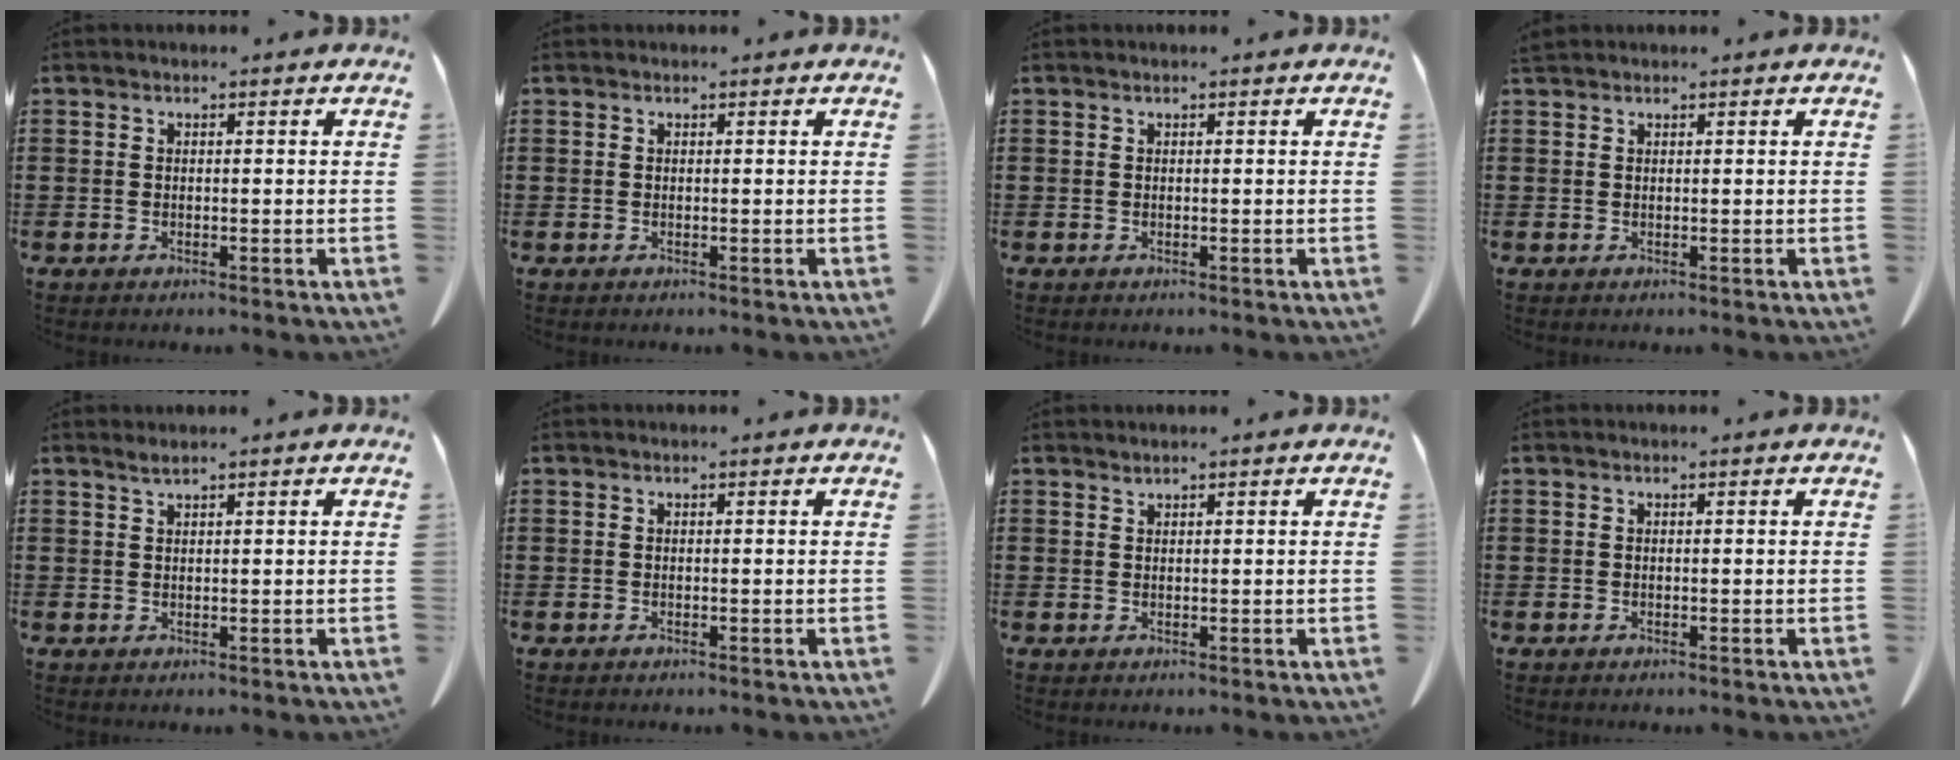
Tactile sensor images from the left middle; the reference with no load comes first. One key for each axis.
{"total": 0.0}
{"total": 0.0}
{"total": 0.8, "fx": 0.7, "fy": 0.2, "fz": 0.1, "tx": -0.006, "ty": 0.002, "tz": 0.015}
{"total": 1.0, "fx": 0.9, "fy": 0.0, "fz": 0.6, "tx": -0.012, "ty": 0.000, "tz": 0.017}
{"total": 0.0}
{"total": 0.7, "fx": 0.7, "fy": 0.0, "fz": 0.0, "tx": -0.003, "ty": -0.002, "tz": 0.015}
{"total": 0.0}